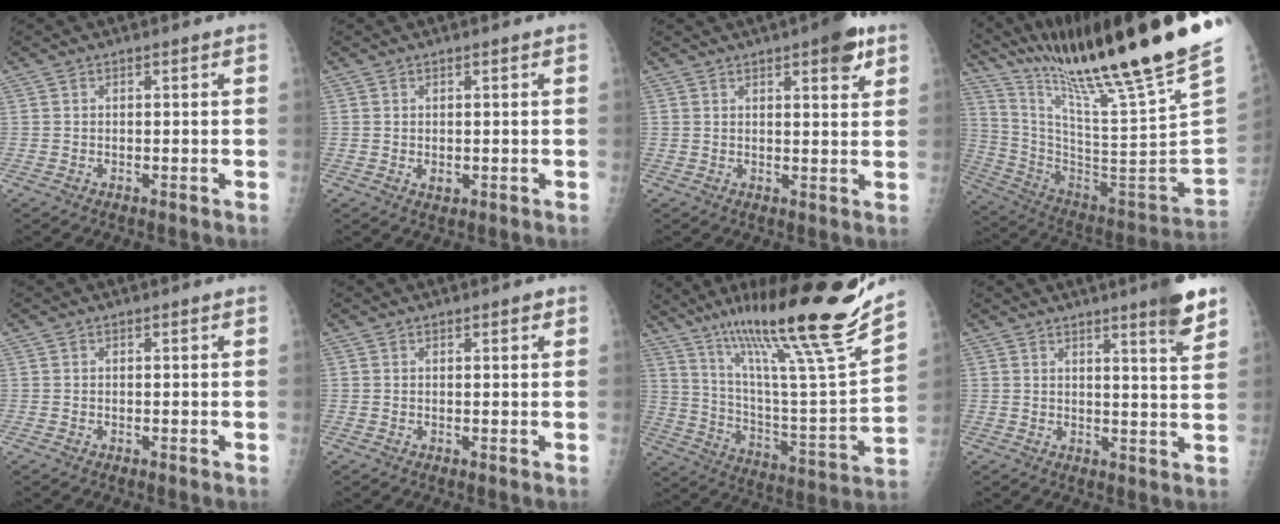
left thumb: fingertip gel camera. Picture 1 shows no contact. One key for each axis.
{"total": 1.5, "fx": 0.4, "fy": 0.8, "fz": 1.3, "tx": -0.018, "ty": -0.005, "tz": 0.010}
{"total": 6.3, "fx": 3.6, "fy": 1.8, "fz": 4.8, "tx": -0.053, "ty": -0.014, "tz": 0.043}
{"total": 33.0, "fx": 24.7, "fy": 0.5, "fz": 21.9, "tx": -0.352, "ty": -0.150, "tz": 0.397}
{"total": 0.0}
{"total": 1.2, "fx": 0.8, "fy": 0.4, "fz": 0.8, "tx": -0.009, "ty": -0.002, "tz": 0.010}
{"total": 28.2, "fx": 20.7, "fy": 1.6, "fz": 19.0, "tx": -0.289, "ty": -0.094, "tz": 0.340}
{"total": 7.2, "fx": 5.0, "fy": 0.1, "fz": 5.2, "tx": -0.060, "ty": -0.034, "tz": 0.064}